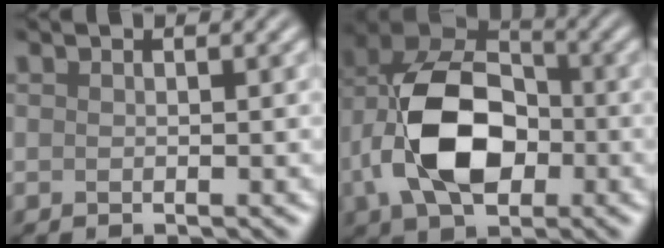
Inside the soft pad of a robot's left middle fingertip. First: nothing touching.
{"total": 10.3, "force": [-1.8, 6.6, 7.8], "torque": [-0.158, 0.012, -0.034]}